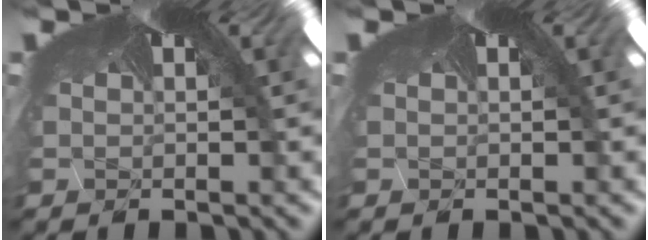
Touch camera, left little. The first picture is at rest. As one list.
[{"total": 0.0}]